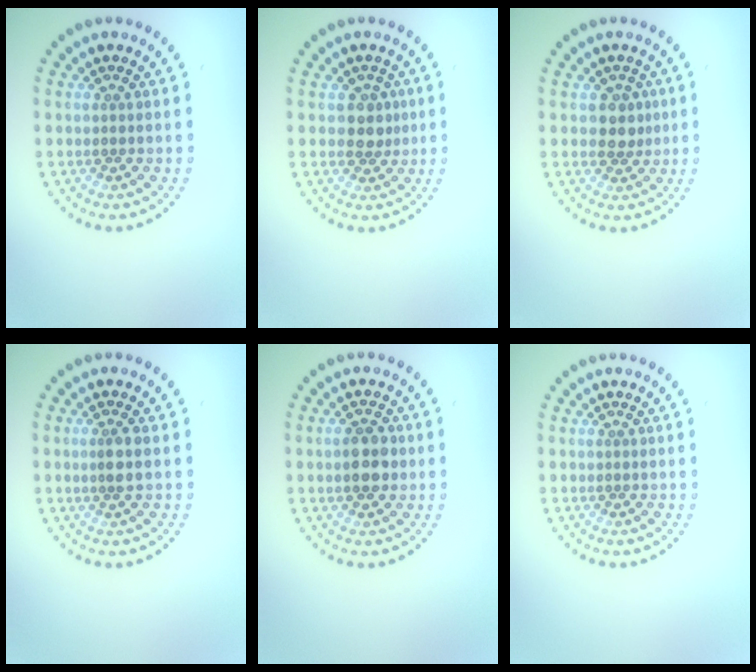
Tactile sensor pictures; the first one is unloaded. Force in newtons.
{"total": 2.2, "press": 2.0, "slide": 0.9}
{"total": 2.2, "press": 2.0, "slide": 1.0}
{"total": 1.7, "press": 1.5, "slide": 0.8}
{"total": 3.2, "press": 3.2, "slide": 0.2}
{"total": 0.0}